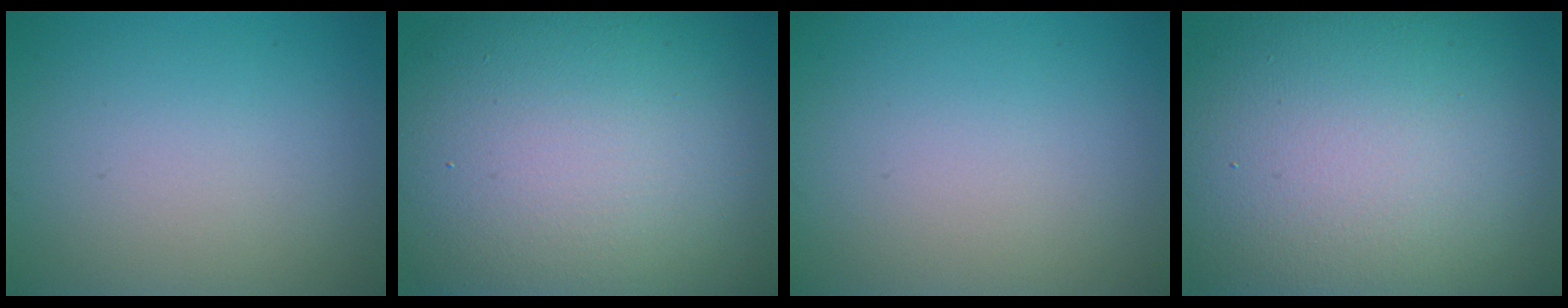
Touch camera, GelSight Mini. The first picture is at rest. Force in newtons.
{"total": 17.9, "press": 17.9, "slide": 1.1}
{"total": 0.0}
{"total": 19.3, "press": 19.3, "slide": 1.0}